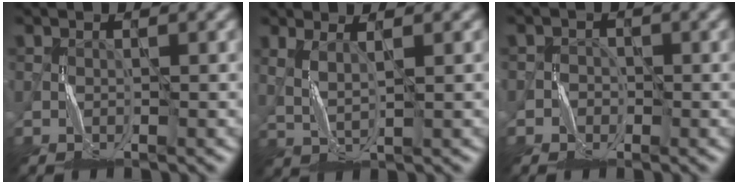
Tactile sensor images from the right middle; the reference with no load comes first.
{"total": 1.9, "force": [0.9, 0.5, 1.6], "torque": [-0.037, -0.006, 0.024]}
{"total": 1.4, "force": [-0.6, 1.3, -0.4], "torque": [0.020, 0.005, -0.014]}